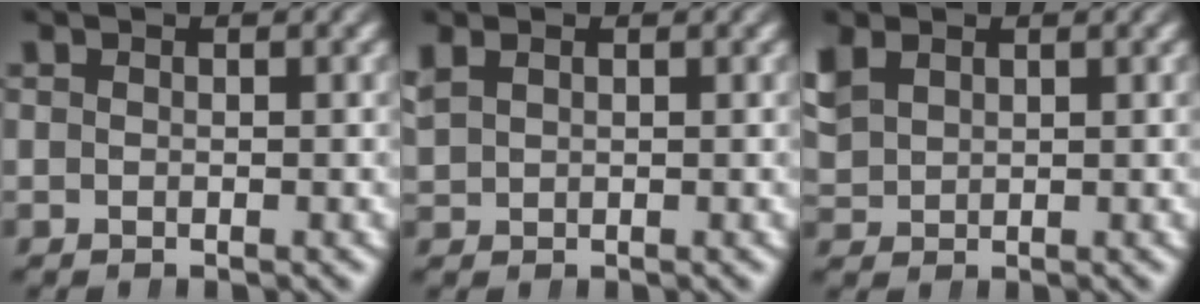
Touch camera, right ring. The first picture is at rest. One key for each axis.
{"total": 1.6, "fx": 0.8, "fy": 1.2, "fz": 0.7, "tx": -0.016, "ty": 0.007, "tz": 0.019}
{"total": 2.9, "fx": 1.2, "fy": 2.4, "fz": 1.2, "tx": -0.032, "ty": 0.003, "tz": 0.029}